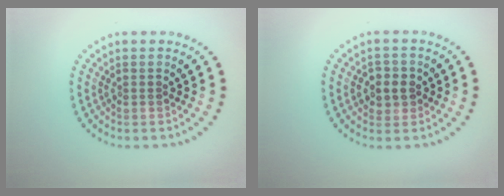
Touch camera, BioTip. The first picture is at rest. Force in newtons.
{"total": 2.4, "press": 2.3, "slide": 0.8}